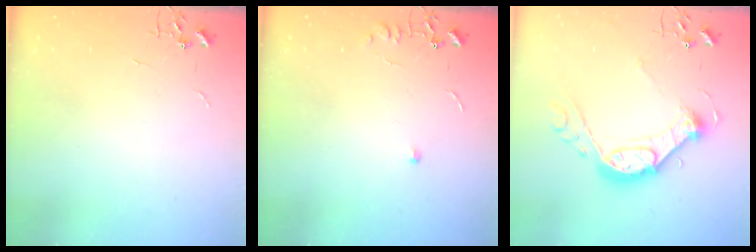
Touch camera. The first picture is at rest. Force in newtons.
{"total": 4.3, "press": 4.3, "slide": 0.6}
{"total": 15.5, "press": 15.4, "slide": 1.3}